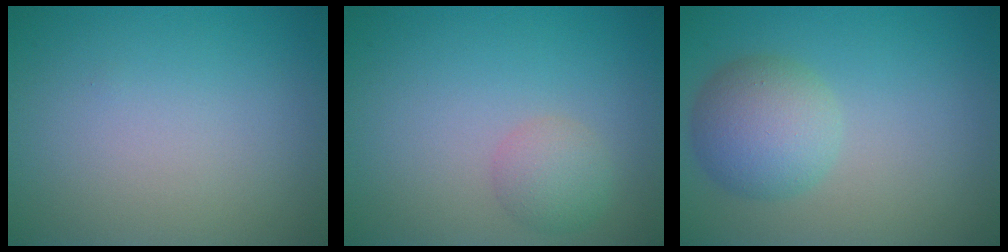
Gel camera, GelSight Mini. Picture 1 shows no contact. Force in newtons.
{"total": 2.1, "press": 2.1, "slide": 0.1}
{"total": 4.6, "press": 4.6, "slide": 0.2}